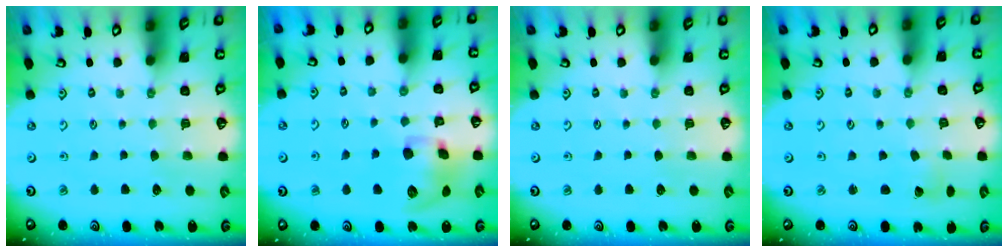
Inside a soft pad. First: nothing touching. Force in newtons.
{"total": 12.5, "press": 12.4, "slide": 1.8}
{"total": 0.0}
{"total": 1.5, "press": 1.5, "slide": 0.2}